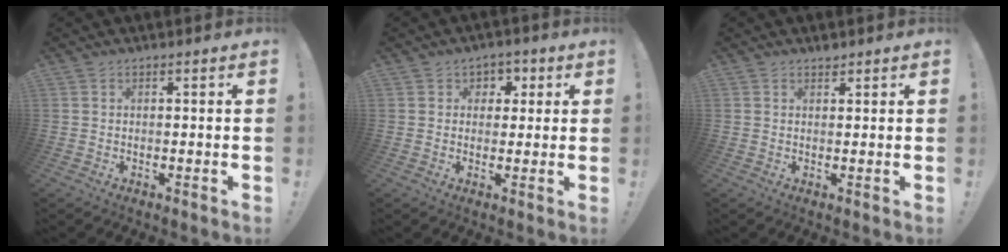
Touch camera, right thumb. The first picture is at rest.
{"total": 4.3, "force": [0.6, 4.1, 1.0], "torque": [-0.004, -0.002, 0.011]}
{"total": 1.2, "force": [1.2, 0.1, 0.1], "torque": [0.013, -0.011, 0.021]}